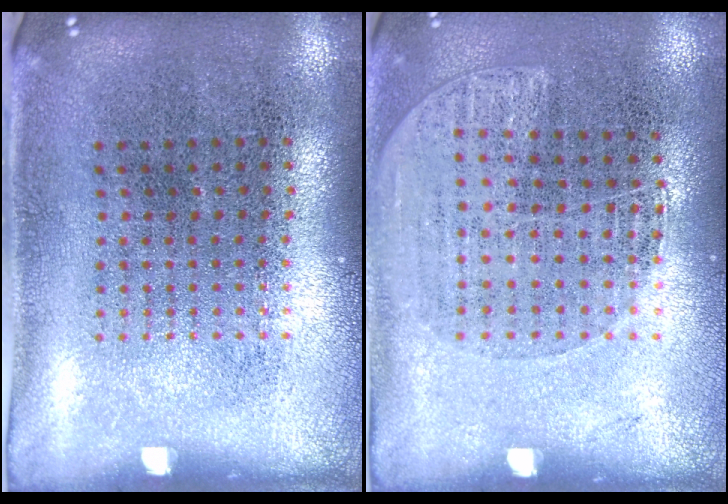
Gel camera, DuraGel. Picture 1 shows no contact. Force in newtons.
{"total": 1.1, "press": 1.1, "slide": 0.4}